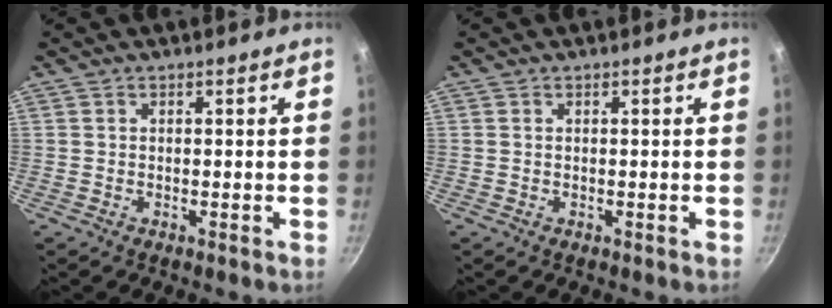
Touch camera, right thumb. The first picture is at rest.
{"total": 0.0}